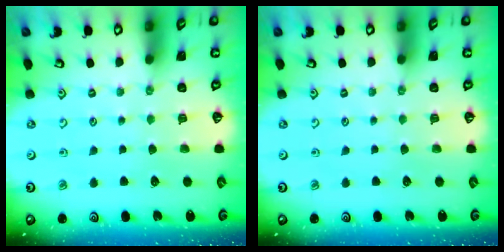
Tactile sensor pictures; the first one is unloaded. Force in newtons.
{"total": 0.0}